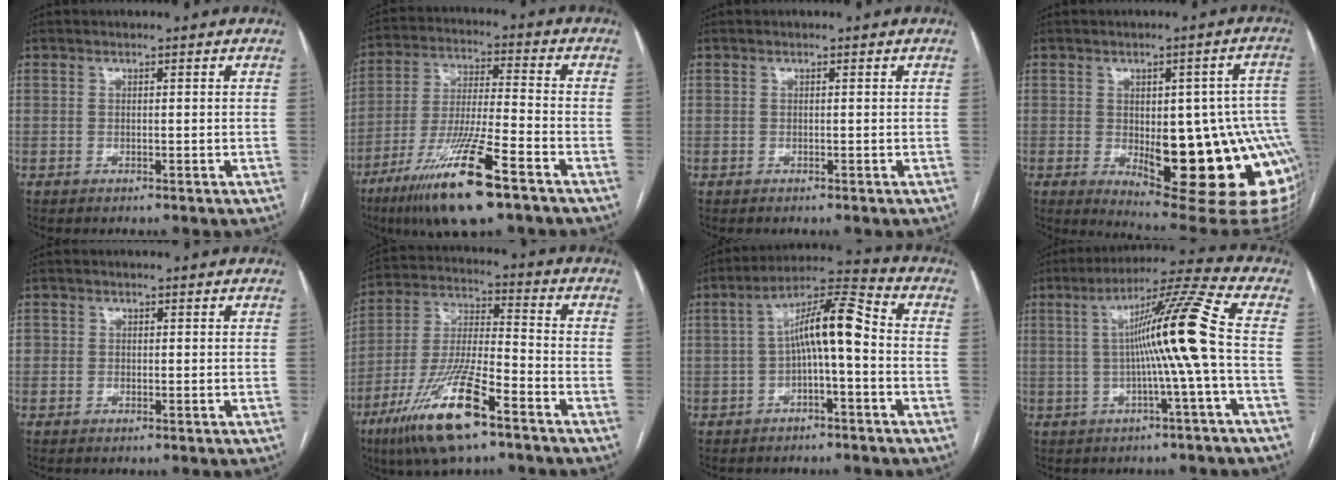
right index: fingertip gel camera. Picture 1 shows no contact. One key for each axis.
{"total": 15.8, "fx": -9.3, "fy": 1.1, "fz": 12.7, "tx": -0.261, "ty": -0.039, "tz": -0.170}
{"total": 0.0}
{"total": 21.1, "fx": -4.6, "fy": 6.5, "fz": 19.6, "tx": -0.170, "ty": 0.014, "tz": -0.035}
{"total": 1.3, "fx": 0.0, "fy": 1.2, "fz": 0.4, "tx": 0.000, "ty": 0.007, "tz": -0.001}
{"total": 16.1, "fx": -9.5, "fy": 2.9, "fz": 12.7, "tx": -0.264, "ty": -0.026, "tz": -0.173}
{"total": 9.5, "fx": -0.6, "fy": 1.6, "fz": 9.3, "tx": -0.159, "ty": 0.038, "tz": -0.014}
{"total": 11.9, "fx": -0.4, "fy": -2.2, "fz": 11.6, "tx": -0.188, "ty": 0.014, "tz": -0.007}